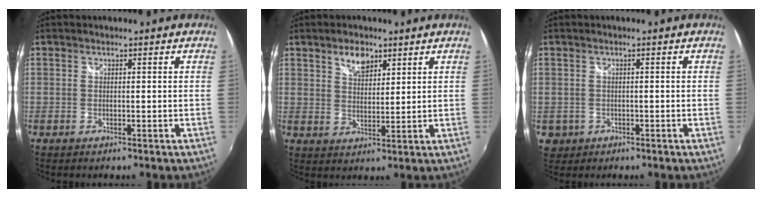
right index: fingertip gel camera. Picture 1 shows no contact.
{"total": 5.1, "force": [3.3, 2.7, 2.9], "torque": [-0.042, 0.007, 0.059]}
{"total": 3.7, "force": [-0.8, 3.4, 1.1], "torque": [-0.032, -0.003, -0.004]}